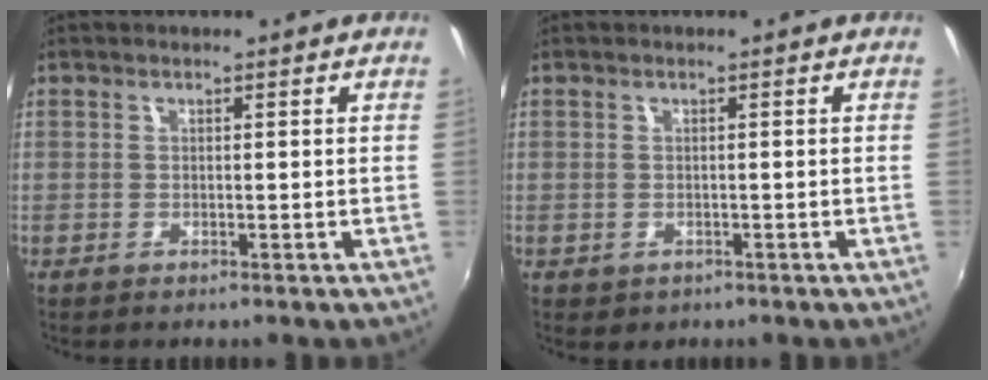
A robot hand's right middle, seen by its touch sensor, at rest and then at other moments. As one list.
[{"total": 1.4, "force": [-0.4, 1.2, 0.5], "torque": [-0.010, -0.004, -0.004]}]